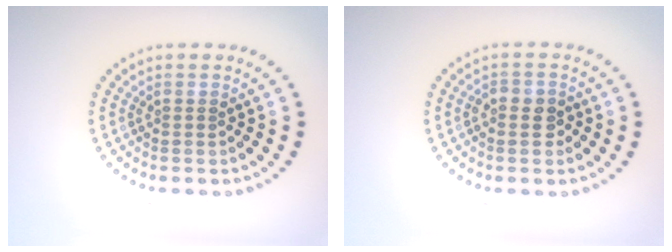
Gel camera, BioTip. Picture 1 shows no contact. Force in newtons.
{"total": 2.0, "press": 1.9, "slide": 0.5}